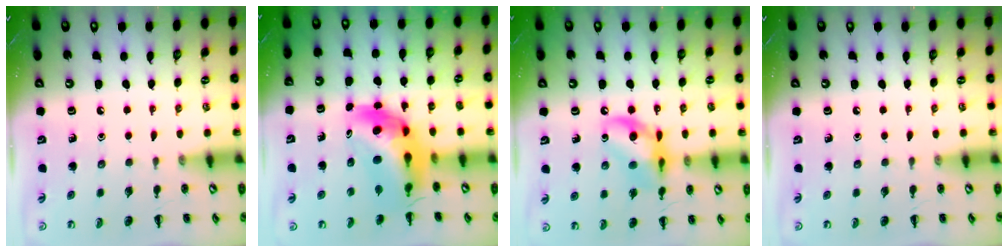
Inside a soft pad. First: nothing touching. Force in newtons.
{"total": 10.1, "press": 9.6, "slide": 3.3}
{"total": 12.4, "press": 12.1, "slide": 2.7}
{"total": 0.0}